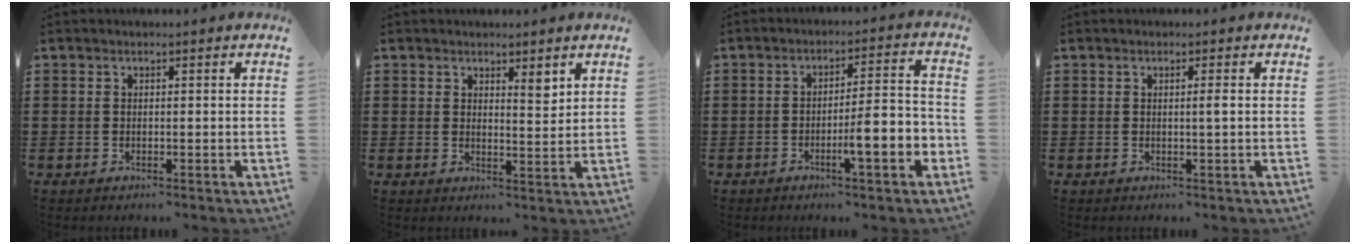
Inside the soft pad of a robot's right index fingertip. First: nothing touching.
{"total": 2.8, "force": [2.3, 0.8, 1.4], "torque": [-0.022, 0.001, 0.040]}
{"total": 6.9, "force": [-2.9, 0.9, 6.2], "torque": [-0.090, -0.003, -0.051]}
{"total": 1.2, "force": [0.1, -0.2, 1.1], "torque": [-0.022, -0.004, 0.000]}